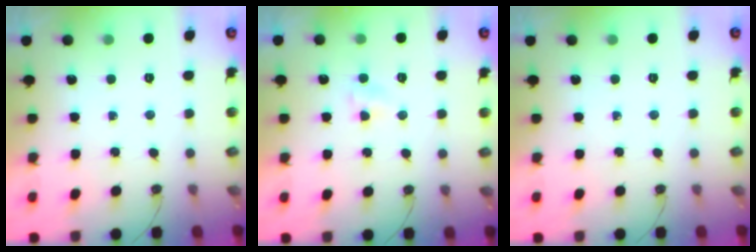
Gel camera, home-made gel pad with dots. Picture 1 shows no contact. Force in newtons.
{"total": 4.0, "press": 3.9, "slide": 0.4}
{"total": 0.0}